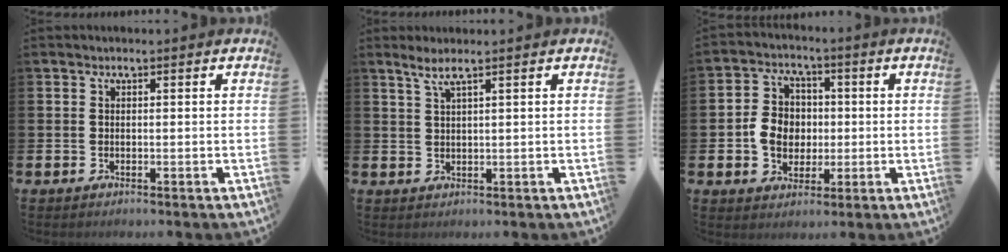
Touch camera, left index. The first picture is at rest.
{"total": 2.1, "force": [1.4, 0.0, 1.6], "torque": [-0.033, 0.002, 0.024]}
{"total": 6.1, "force": [-0.2, 5.4, 2.7], "torque": [-0.052, 0.013, -0.009]}